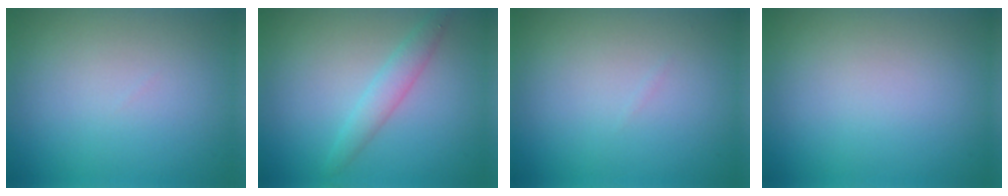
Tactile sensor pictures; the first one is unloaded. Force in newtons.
{"total": 2.1, "press": 2.1, "slide": 0.0}
{"total": 0.0}
{"total": 0.0}